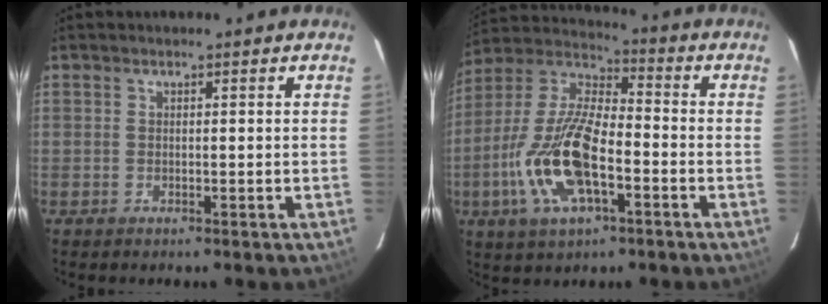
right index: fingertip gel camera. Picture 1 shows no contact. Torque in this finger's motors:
{"motor_torque": [2.14, 0.00, 1.05, 0.21]}